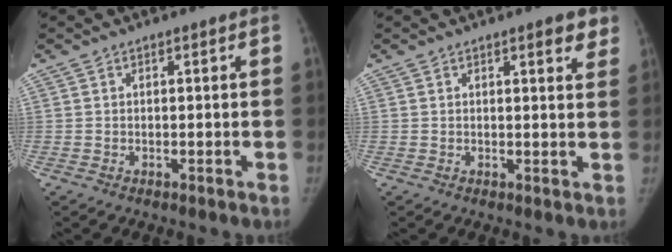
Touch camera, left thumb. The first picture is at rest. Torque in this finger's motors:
{"motor_torque": [-0.05, -0.01, 0.40, 0.30, -0.02]}